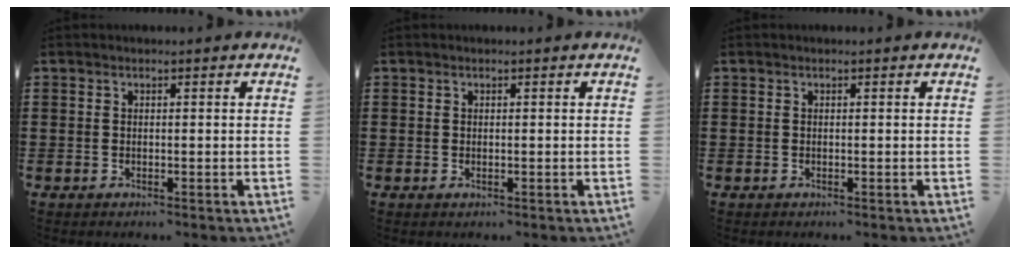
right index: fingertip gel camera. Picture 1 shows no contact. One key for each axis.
{"total": 0.0}
{"total": 0.0}